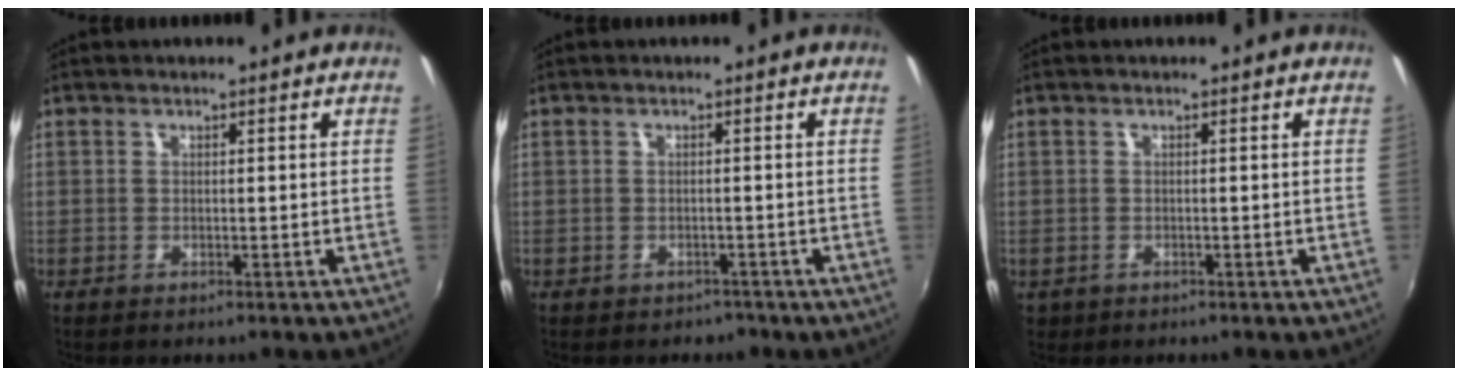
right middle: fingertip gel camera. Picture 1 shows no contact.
{"total": 2.1, "force": [-1.5, 1.5, 0.2], "torque": [-0.009, -0.003, -0.017]}
{"total": 1.5, "force": [-0.5, 1.3, 0.5], "torque": [-0.014, -0.003, -0.005]}